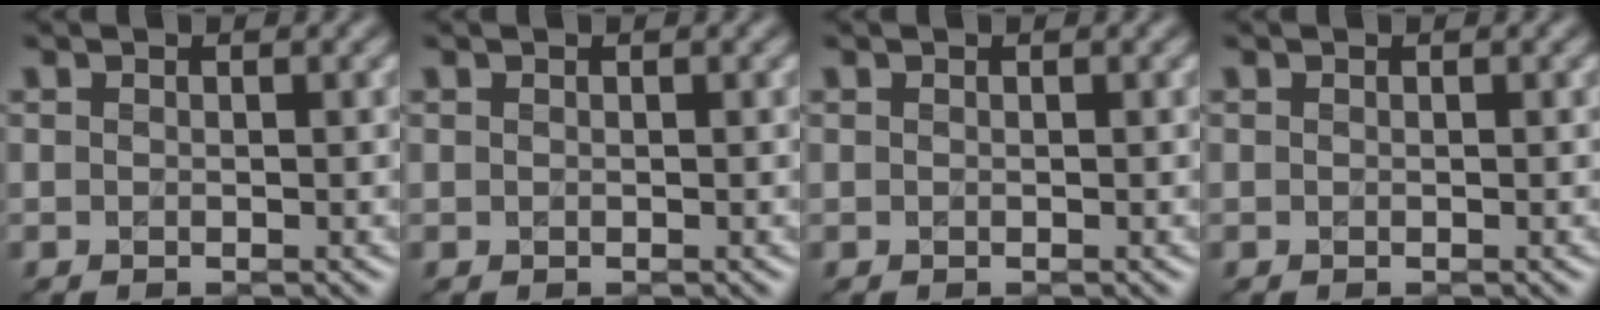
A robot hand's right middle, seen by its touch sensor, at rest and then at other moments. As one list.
[{"total": 0.0}, {"total": 0.0}, {"total": 0.0}]